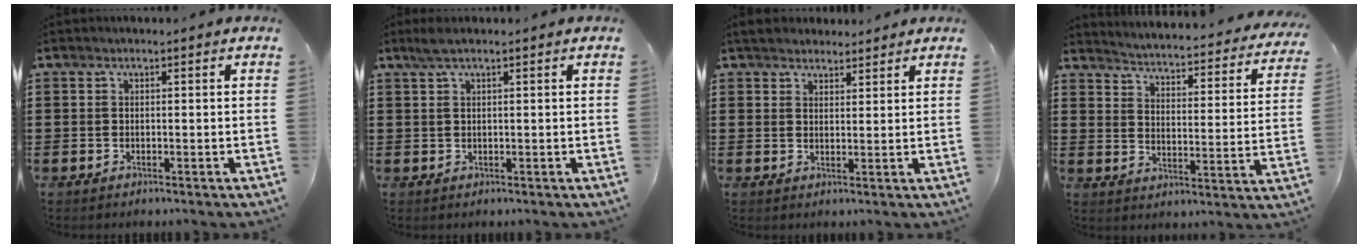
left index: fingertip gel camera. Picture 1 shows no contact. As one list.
[{"total": 1.8, "force": [0.8, 0.1, 1.6], "torque": [-0.033, 0.000, 0.014]}, {"total": 3.0, "force": [2.7, 1.1, 0.2], "torque": [-0.013, 0.002, 0.053]}, {"total": 3.2, "force": [3.1, -0.5, 0.5], "torque": [-0.031, -0.036, 0.043]}]